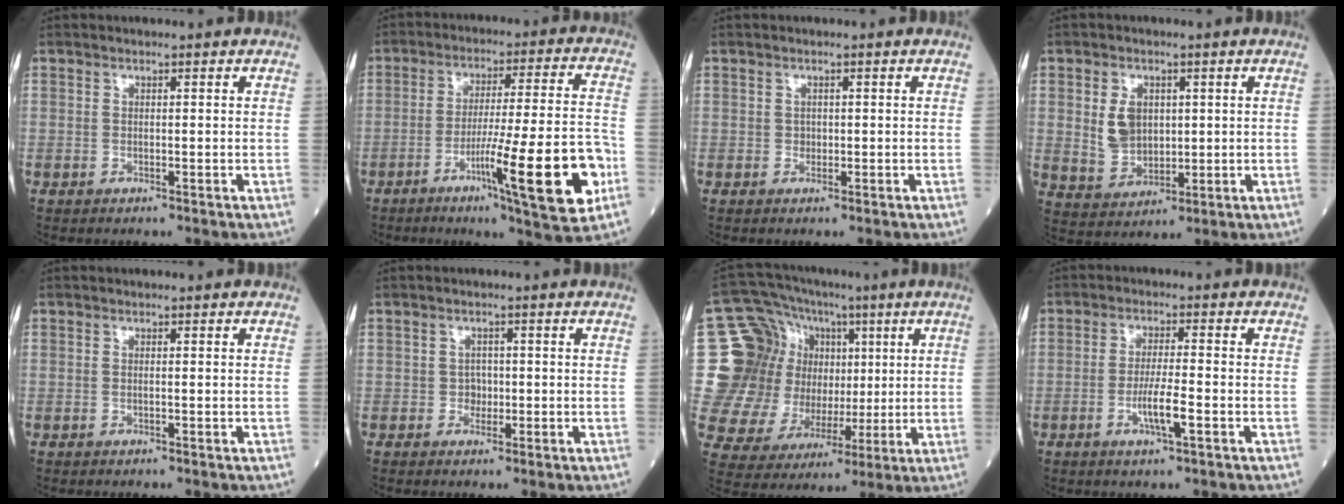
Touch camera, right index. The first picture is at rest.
{"total": 16.8, "force": [-6.5, 0.5, 15.5], "torque": [-0.231, -0.010, -0.096]}
{"total": 0.6, "force": [0.0, 0.6, 0.2], "torque": [-0.001, 0.001, -0.001]}
{"total": 6.0, "force": [1.2, 4.4, 3.9], "torque": [-0.081, 0.006, 0.035]}
{"total": 0.0}
{"total": 1.6, "force": [-0.3, 1.3, 0.8], "torque": [-0.009, 0.004, -0.004]}
{"total": 18.4, "force": [3.4, 15.6, 9.0], "torque": [-0.165, 0.066, 0.081]}
{"total": 5.0, "force": [-1.8, 0.1, 4.7], "torque": [-0.090, -0.007, -0.034]}